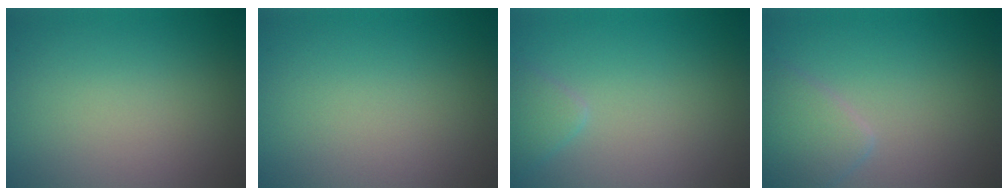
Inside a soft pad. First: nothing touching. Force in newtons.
{"total": 0.0}
{"total": 1.4, "press": 1.4, "slide": 0.1}
{"total": 2.8, "press": 2.8, "slide": 0.1}